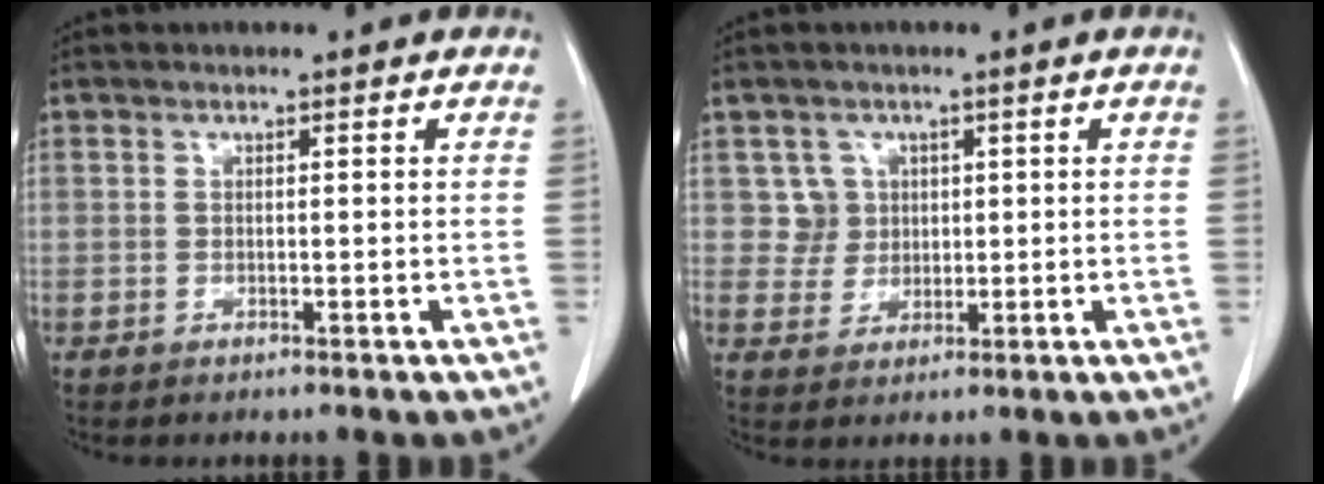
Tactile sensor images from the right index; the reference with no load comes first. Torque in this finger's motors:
{"motor_torque": [-0.06, 0.01, 0.00, 0.00]}